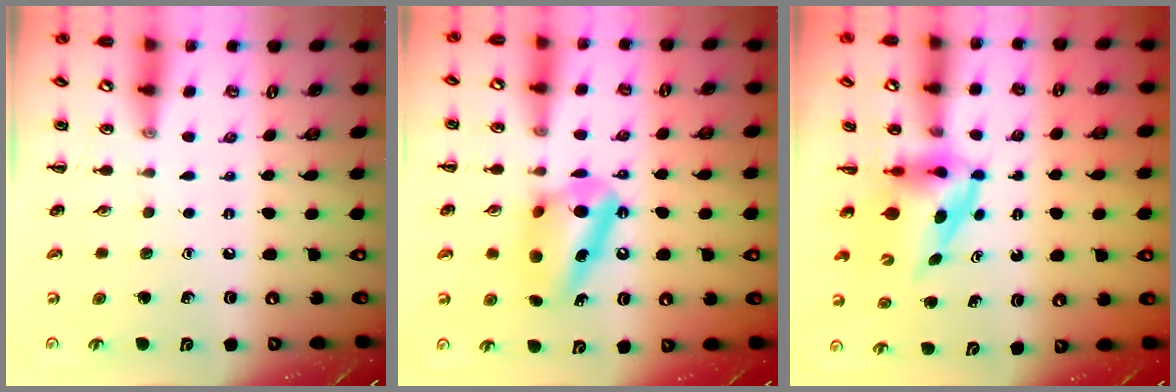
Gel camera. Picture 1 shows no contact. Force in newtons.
{"total": 11.1, "press": 11.1, "slide": 0.5}
{"total": 3.7, "press": 3.7, "slide": 0.6}